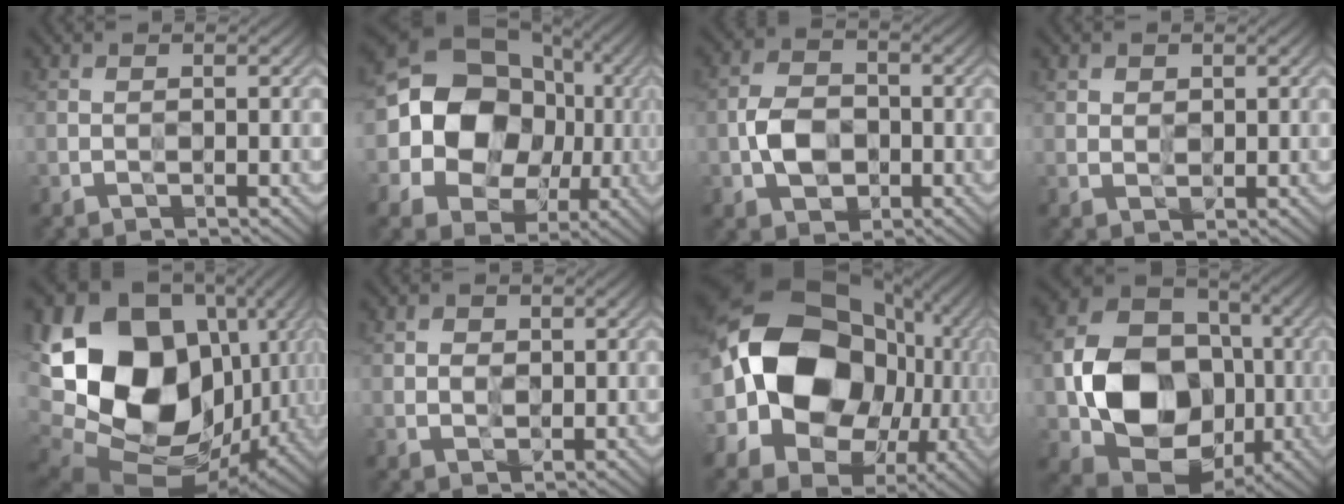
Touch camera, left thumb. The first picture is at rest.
{"total": 15.5, "force": [0.0, 13.5, 7.7], "torque": [-0.185, 0.002, -0.013]}
{"total": 5.5, "force": [-1.2, 4.1, 3.6], "torque": [-0.076, -0.004, -0.026]}
{"total": 2.0, "force": [1.1, 1.5, 0.7], "torque": [-0.018, -0.006, 0.020]}
{"total": 22.3, "force": [2.4, 17.2, 13.9], "torque": [-0.327, -0.019, 0.078]}
{"total": 2.6, "force": [1.0, 2.1, 1.2], "torque": [-0.035, -0.002, 0.020]}
{"total": 21.0, "force": [0.4, 16.8, 12.6], "torque": [-0.270, -0.029, 0.022]}
{"total": 14.7, "force": [-2.0, 11.4, 9.1], "torque": [-0.172, -0.014, -0.038]}